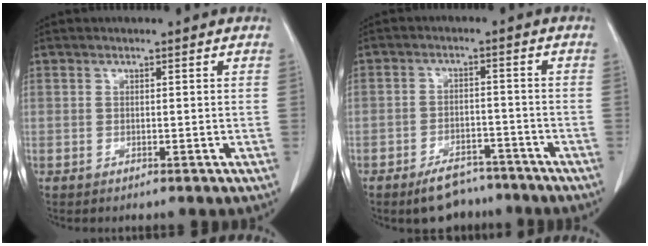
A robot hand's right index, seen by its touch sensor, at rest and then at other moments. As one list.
[{"total": 7.0, "force": [-5.6, 3.1, 2.7], "torque": [-0.042, 0.002, -0.085]}]